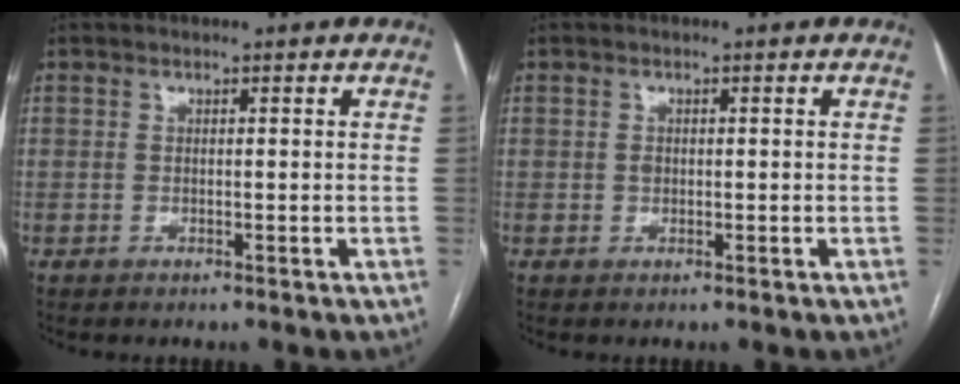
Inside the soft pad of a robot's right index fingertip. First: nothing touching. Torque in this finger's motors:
{"motor_torque": [0.31, 0.10, 0.12, 0.02]}